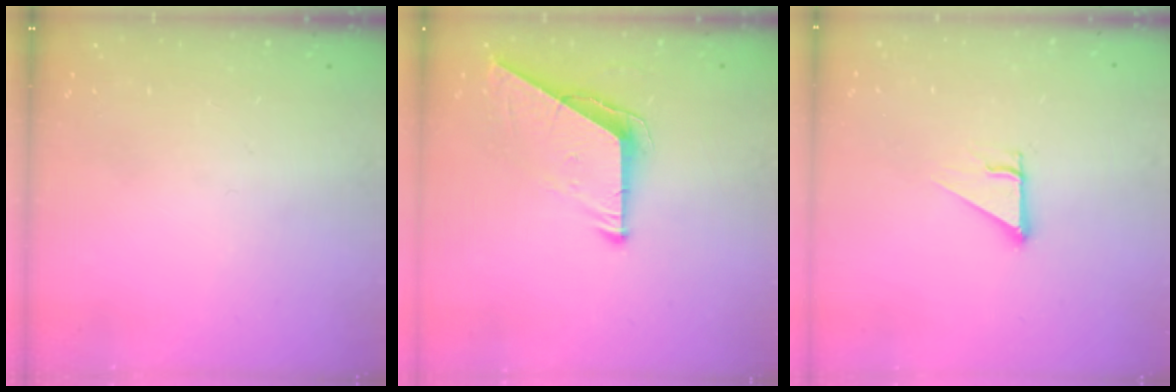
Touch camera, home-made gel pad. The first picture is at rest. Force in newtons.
{"total": 9.5, "press": 9.4, "slide": 1.0}
{"total": 2.5, "press": 2.5, "slide": 0.2}